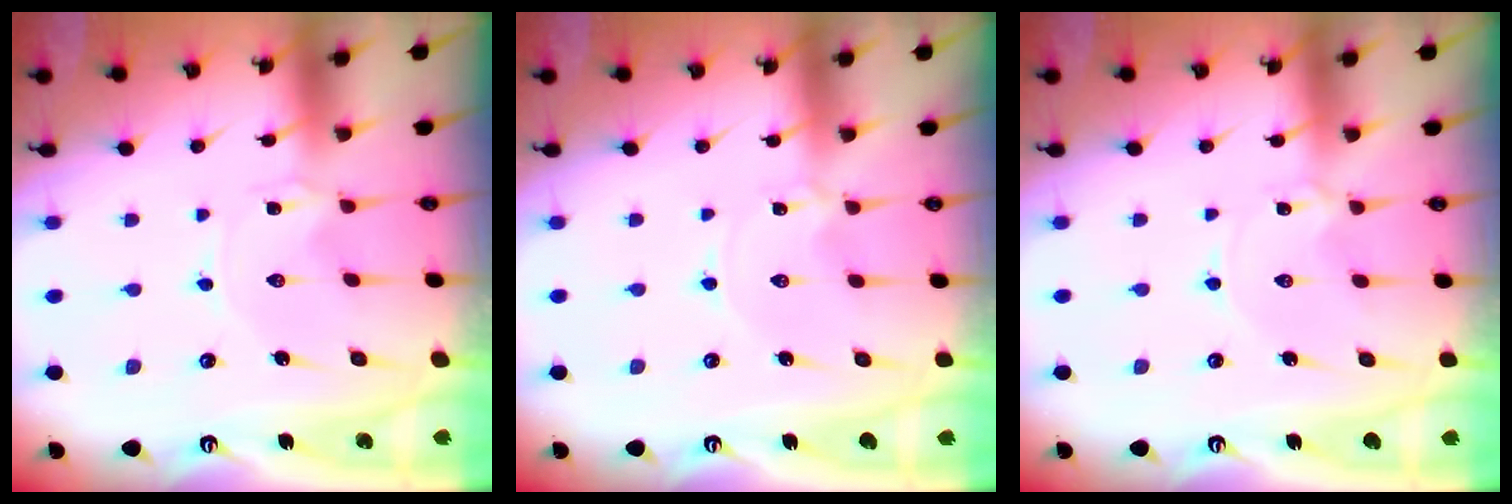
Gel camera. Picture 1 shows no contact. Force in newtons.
{"total": 0.0}
{"total": 1.3, "press": 1.3, "slide": 0.2}